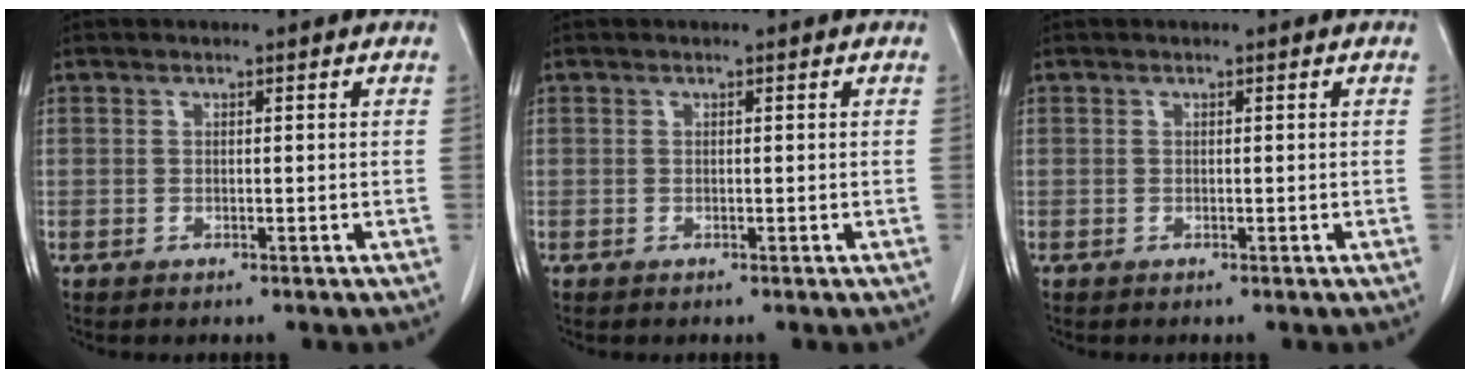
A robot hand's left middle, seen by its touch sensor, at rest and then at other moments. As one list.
[{"total": 0.0}, {"total": 0.0}]